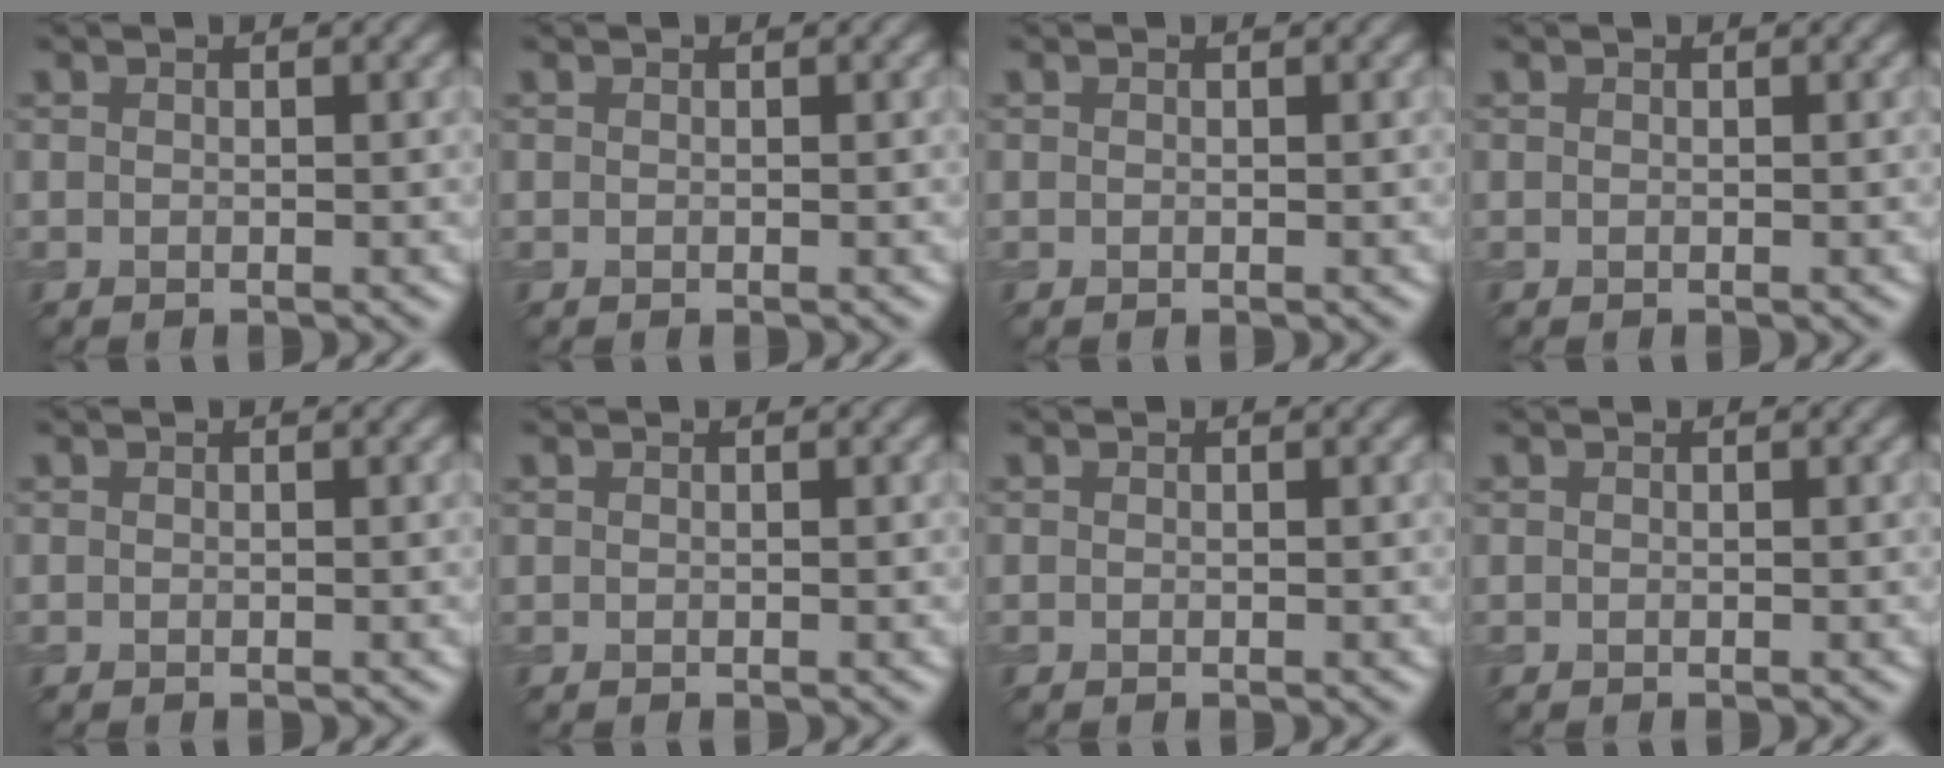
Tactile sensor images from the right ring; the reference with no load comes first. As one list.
[{"total": 0.0}, {"total": 0.0}, {"total": 0.0}, {"total": 0.0}, {"total": 0.0}, {"total": 0.0}, {"total": 0.0}]